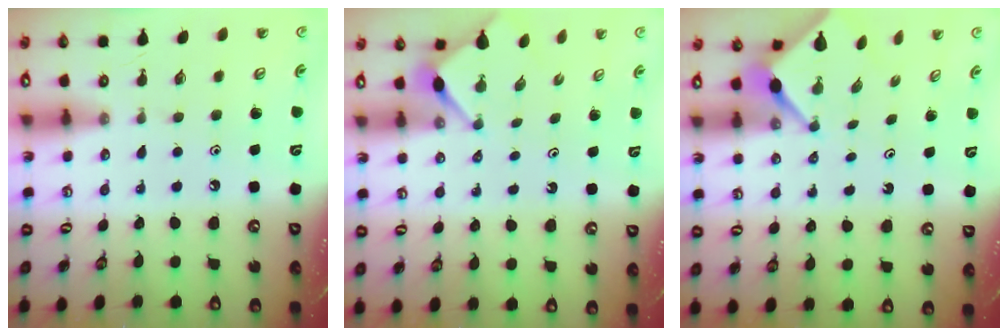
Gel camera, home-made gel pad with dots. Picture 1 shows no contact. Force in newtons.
{"total": 3.3, "press": 3.3, "slide": 0.3}
{"total": 3.0, "press": 3.0, "slide": 0.2}